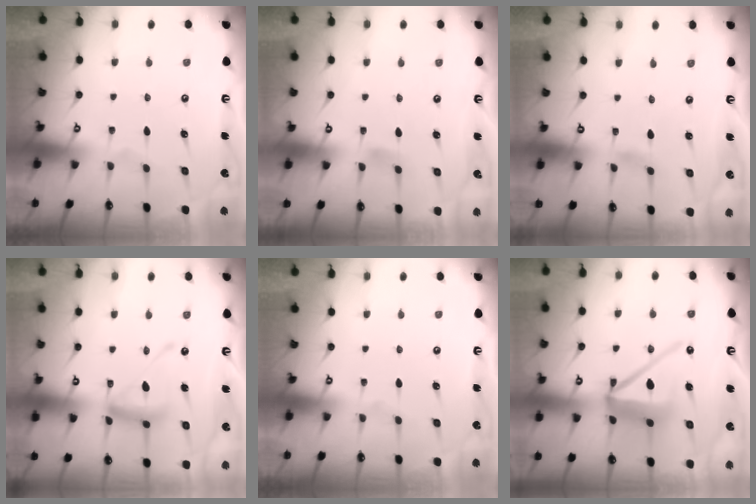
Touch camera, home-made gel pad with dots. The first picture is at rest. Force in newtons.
{"total": 2.9, "press": 2.9, "slide": 0.5}
{"total": 1.2, "press": 1.2, "slide": 0.1}
{"total": 13.3, "press": 13.3, "slide": 1.1}
{"total": 0.0}
{"total": 14.2, "press": 14.0, "slide": 2.1}